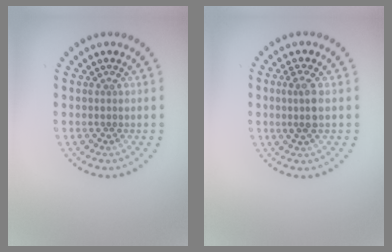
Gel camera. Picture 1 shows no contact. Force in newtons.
{"total": 2.2, "press": 2.0, "slide": 0.8}